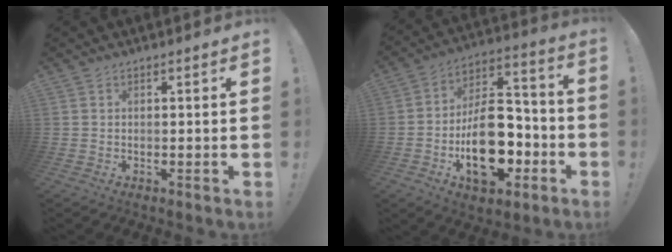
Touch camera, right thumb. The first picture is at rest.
{"total": 21.0, "force": [-6.5, 12.6, 15.5], "torque": [-0.228, 0.045, -0.093]}